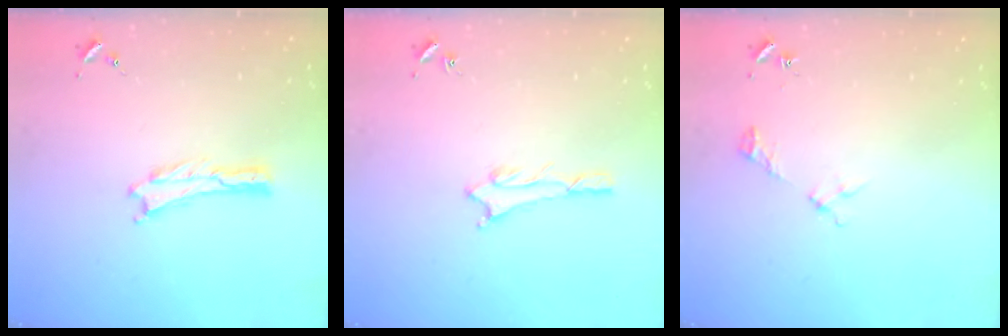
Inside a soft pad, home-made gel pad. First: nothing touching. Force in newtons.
{"total": 1.5, "press": 1.5, "slide": 0.1}
{"total": 2.2, "press": 2.2, "slide": 0.3}